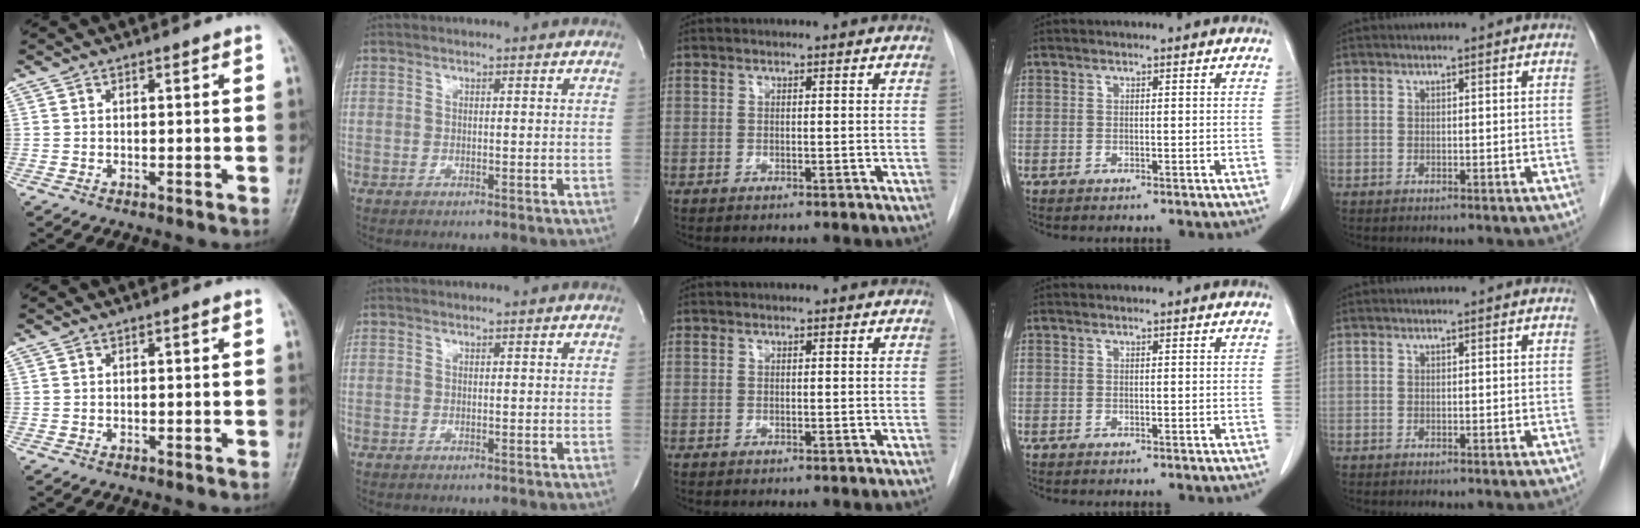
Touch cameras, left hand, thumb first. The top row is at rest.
{}